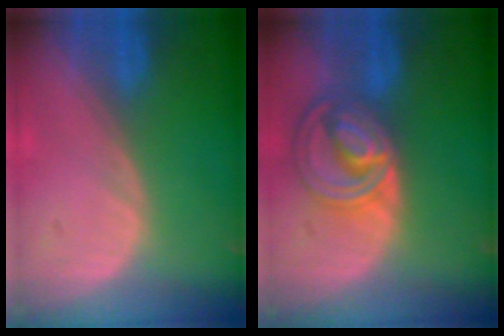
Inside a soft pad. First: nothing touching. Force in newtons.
{"total": 8.5, "press": 7.3, "slide": 4.4}